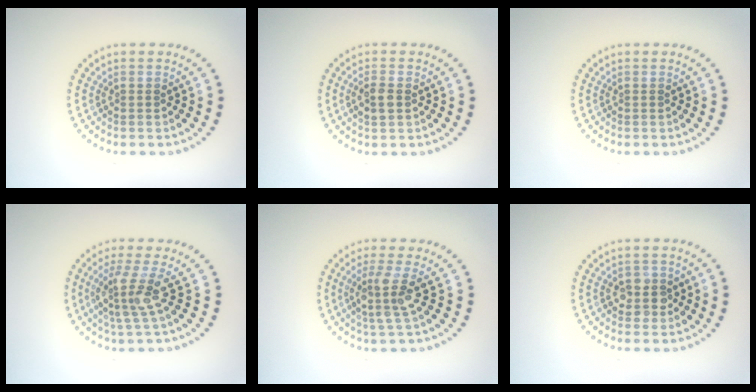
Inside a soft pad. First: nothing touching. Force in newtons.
{"total": 1.8, "press": 1.8, "slide": 0.2}
{"total": 0.0}
{"total": 3.4, "press": 2.6, "slide": 2.2}
{"total": 3.2, "press": 2.4, "slide": 2.0}
{"total": 2.3, "press": 2.1, "slide": 0.8}